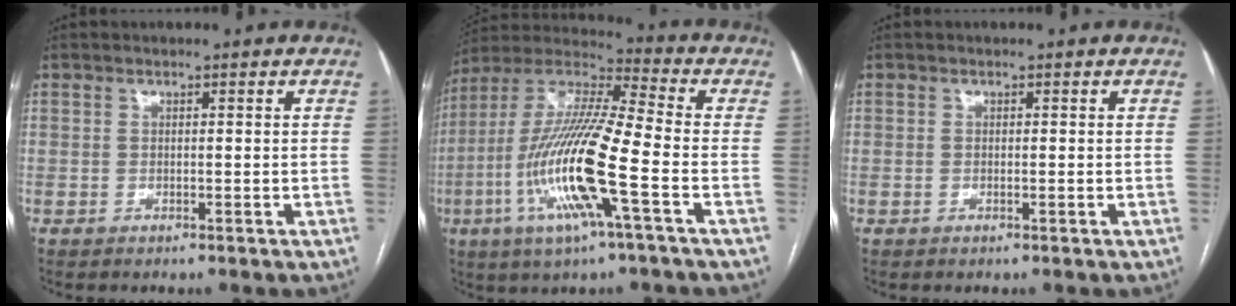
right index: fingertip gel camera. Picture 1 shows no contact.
{"total": 18.2, "force": [-5.4, 1.4, 17.3], "torque": [-0.358, -0.009, -0.106]}
{"total": 0.6, "force": [-0.1, 0.2, 0.6], "torque": [-0.013, -0.001, -0.001]}